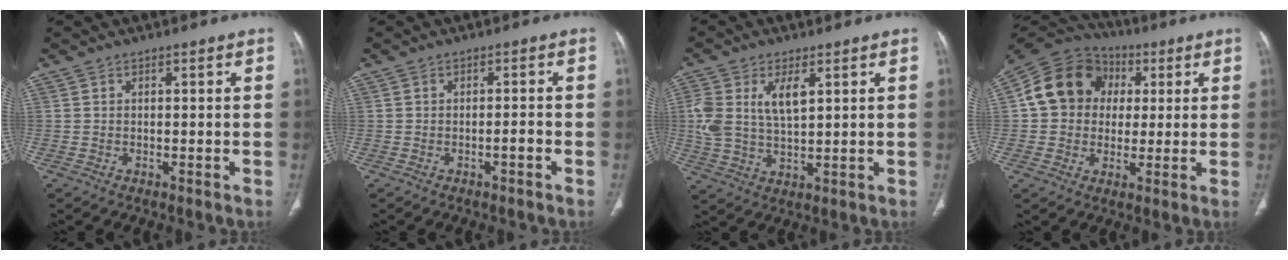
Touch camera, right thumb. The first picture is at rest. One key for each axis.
{"total": 1.4, "fx": -0.7, "fy": 0.3, "fz": 1.1, "tx": -0.019, "ty": 0.007, "tz": -0.011}
{"total": 9.1, "fx": 2.8, "fy": 4.4, "fz": 7.4, "tx": -0.159, "ty": -0.001, "tz": 0.061}
{"total": 14.2, "fx": 2.1, "fy": 12.3, "fz": 6.7, "tx": -0.105, "ty": 0.020, "tz": 0.028}